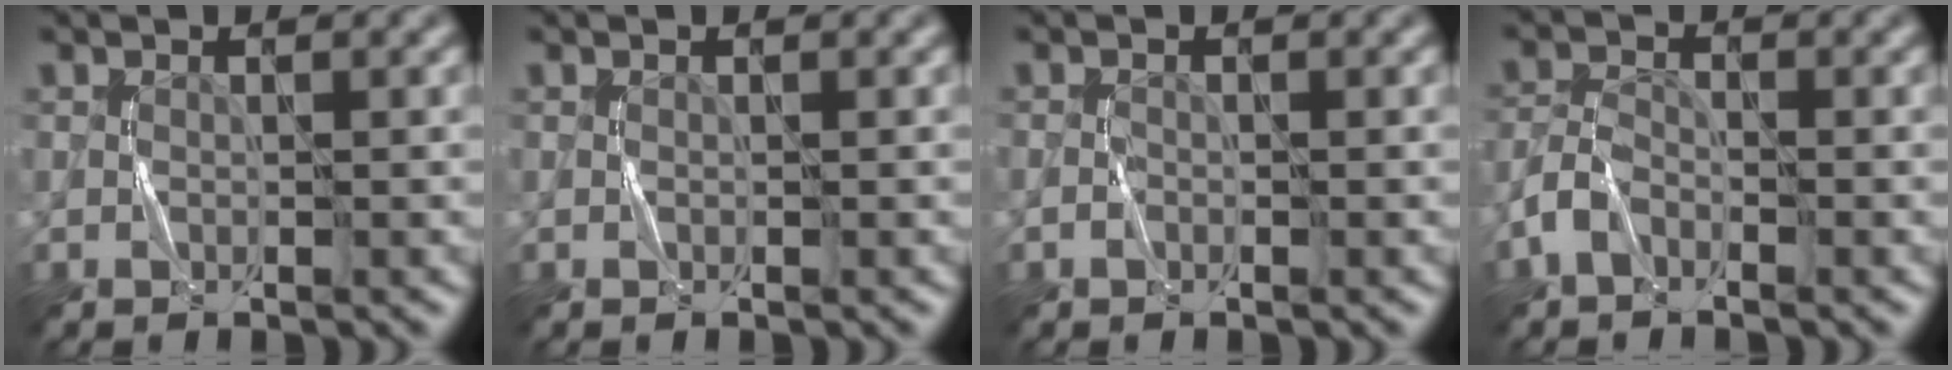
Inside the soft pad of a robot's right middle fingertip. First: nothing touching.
{"total": 0.0}
{"total": 0.0}
{"total": 2.2, "force": [-1.5, 1.1, 1.2], "torque": [-0.024, 0.006, -0.039]}